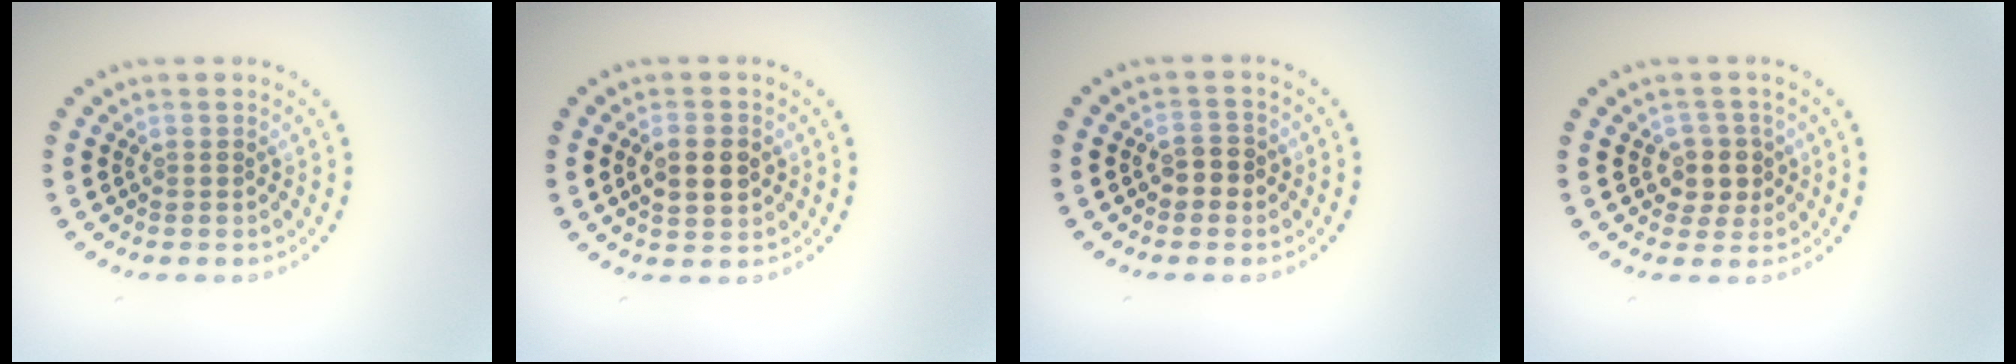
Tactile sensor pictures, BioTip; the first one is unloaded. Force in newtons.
{"total": 3.2, "press": 3.2, "slide": 0.1}
{"total": 1.8, "press": 1.8, "slide": 0.5}
{"total": 2.5, "press": 2.2, "slide": 1.2}